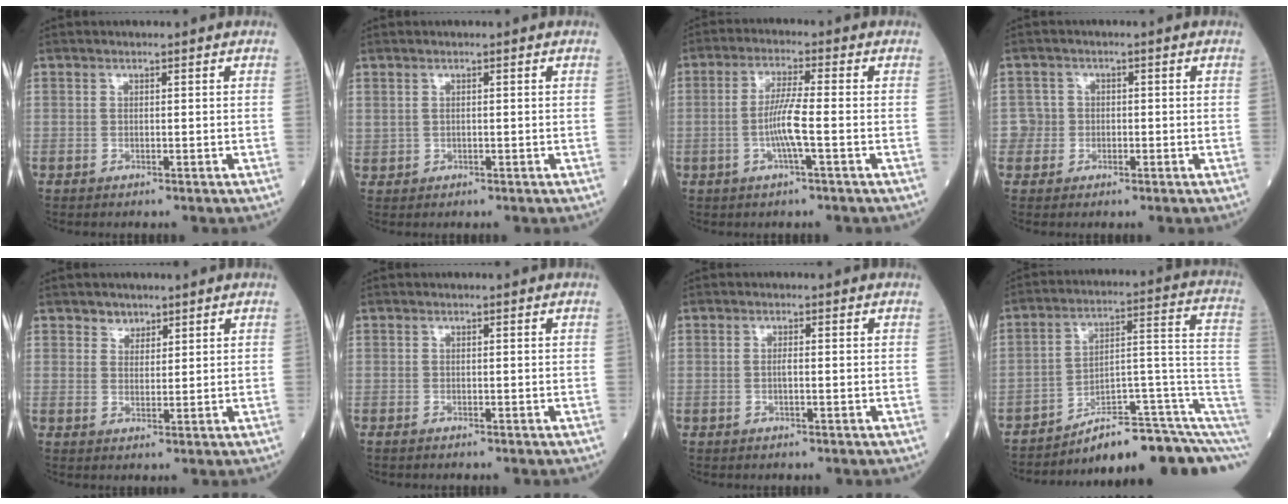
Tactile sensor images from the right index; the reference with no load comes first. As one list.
[{"total": 0.6, "force": [0.3, 0.4, 0.3], "torque": [-0.007, 0.003, 0.008]}, {"total": 5.7, "force": [-1.3, -0.1, 5.6], "torque": [-0.115, 0.001, -0.027]}, {"total": 2.5, "force": [-0.6, 2.5, -0.2], "torque": [0.015, 0.010, -0.016]}, {"total": 2.1, "force": [1.6, 1.4, 0.1], "torque": [0.006, -0.003, 0.024]}, {"total": 0.7, "force": [-0.7, 0.0, 0.0], "torque": [0.000, -0.002, -0.012]}, {"total": 1.2, "force": [-0.2, 0.1, 1.2], "torque": [-0.024, 0.001, -0.004]}, {"total": 14.6, "force": [-9.2, 2.8, 10.9], "torque": [-0.104, 0.081, -0.131]}]